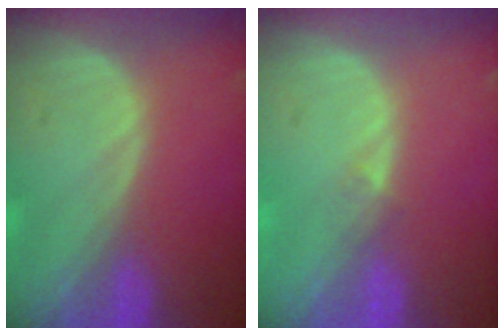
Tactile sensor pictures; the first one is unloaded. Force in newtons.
{"total": 1.2, "press": 0.9, "slide": 0.9}